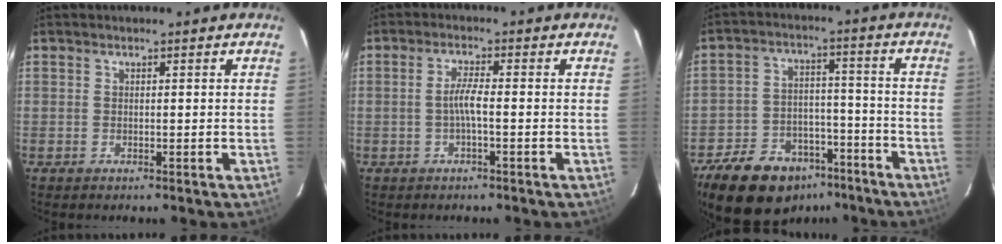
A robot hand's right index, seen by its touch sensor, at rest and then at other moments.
{"total": 2.9, "force": [-0.8, 0.1, 2.8], "torque": [-0.057, 0.004, -0.016]}
{"total": 18.5, "force": [-12.8, 10.7, 8.0], "torque": [-0.188, 0.026, -0.183]}